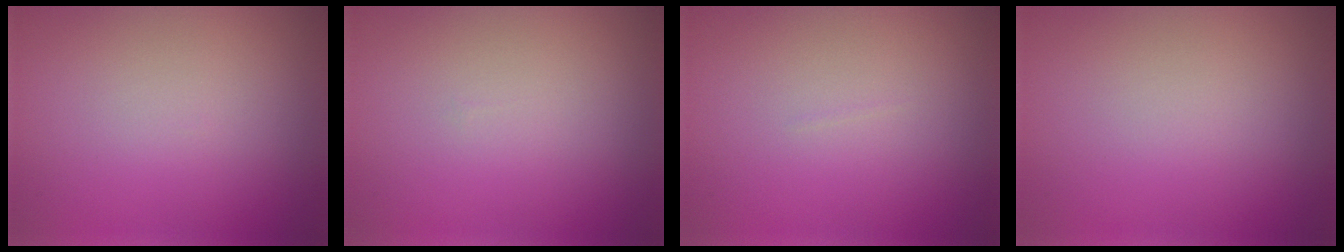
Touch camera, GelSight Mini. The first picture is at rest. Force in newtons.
{"total": 0.0}
{"total": 0.0}
{"total": 0.0}